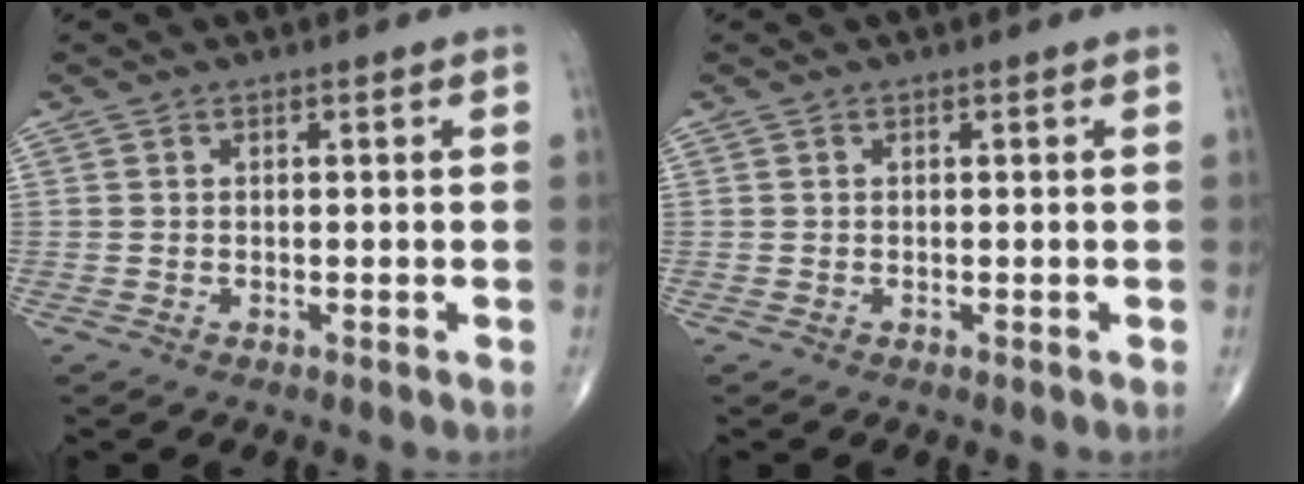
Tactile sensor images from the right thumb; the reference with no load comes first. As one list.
[{"total": 0.0}]